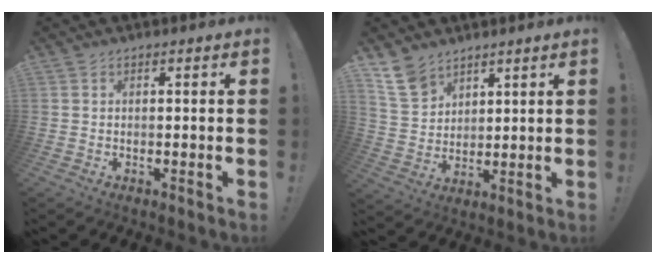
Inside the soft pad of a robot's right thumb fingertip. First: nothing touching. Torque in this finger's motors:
{"motor_torque": [0.05, 0.03, -0.94, -0.39, -0.19]}